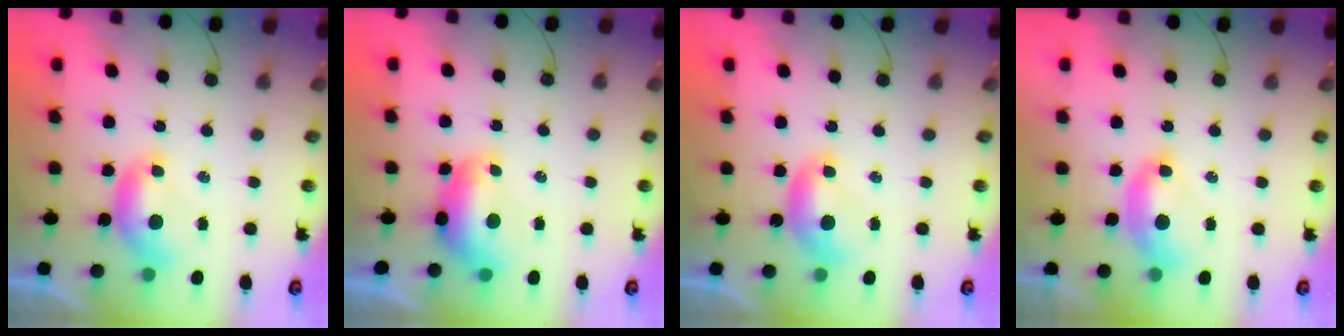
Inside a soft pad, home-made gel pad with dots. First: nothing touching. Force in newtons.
{"total": 1.2, "press": 1.1, "slide": 0.5}
{"total": 0.0}
{"total": 2.6, "press": 2.6, "slide": 0.5}